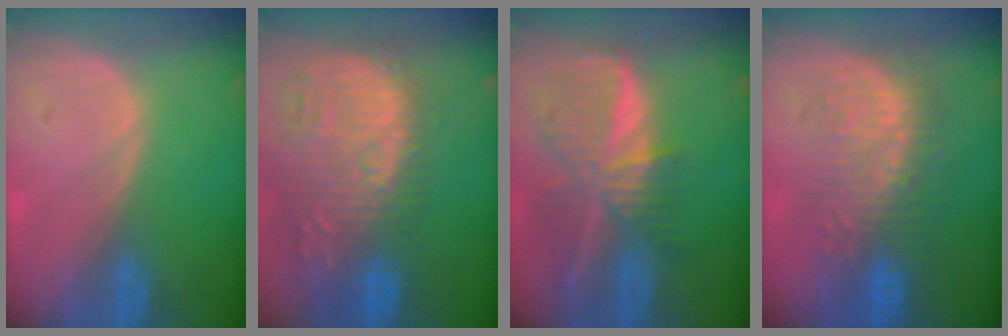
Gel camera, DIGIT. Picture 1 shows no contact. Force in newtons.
{"total": 15.3, "press": 13.0, "slide": 8.1}
{"total": 9.5, "press": 8.3, "slide": 4.6}
{"total": 8.9, "press": 8.6, "slide": 2.0}